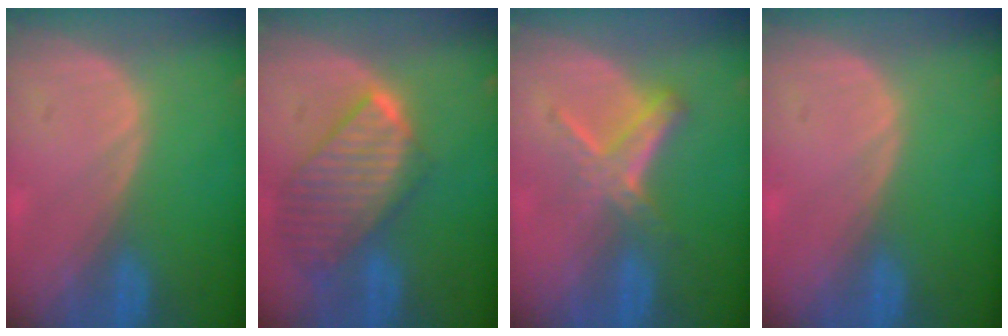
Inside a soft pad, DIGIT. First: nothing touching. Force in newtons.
{"total": 9.7, "press": 8.4, "slide": 4.9}
{"total": 6.1, "press": 5.2, "slide": 3.2}
{"total": 0.0}